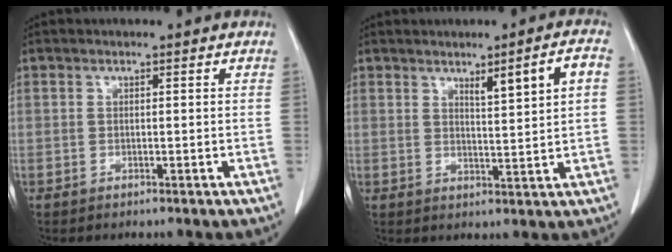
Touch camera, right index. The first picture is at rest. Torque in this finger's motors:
{"motor_torque": [0.15, 0.14, 0.09, 0.03]}